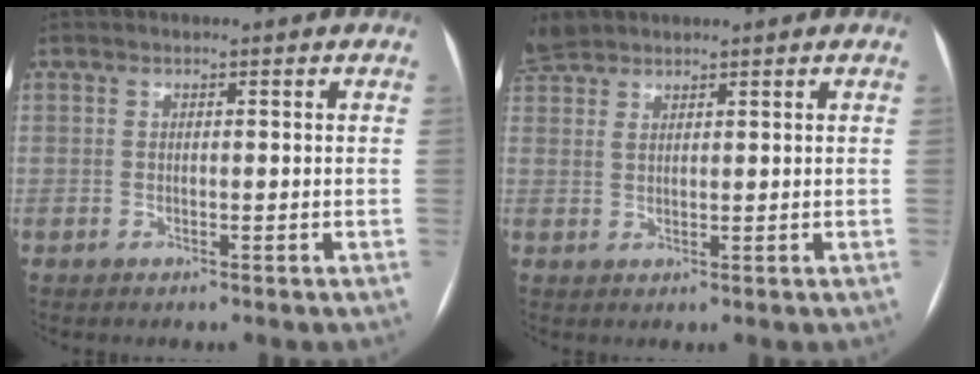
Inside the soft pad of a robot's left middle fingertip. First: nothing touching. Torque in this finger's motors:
{"motor_torque": [0.09, -0.09, 0.02, 0.08]}